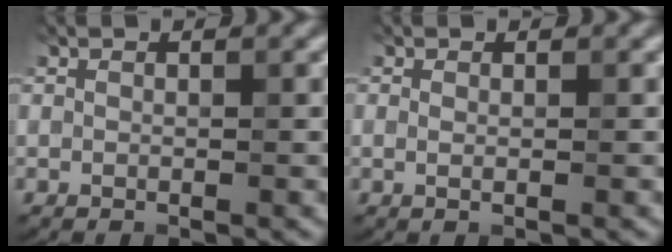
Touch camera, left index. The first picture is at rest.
{"total": 0.6, "force": [0.0, 0.1, 0.6], "torque": [-0.011, -0.002, 0.000]}